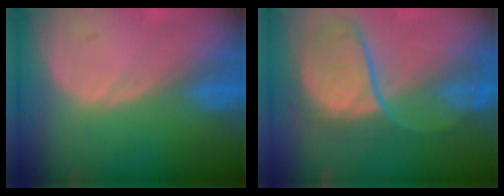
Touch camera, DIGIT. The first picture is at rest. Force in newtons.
{"total": 9.1, "press": 8.7, "slide": 2.9}